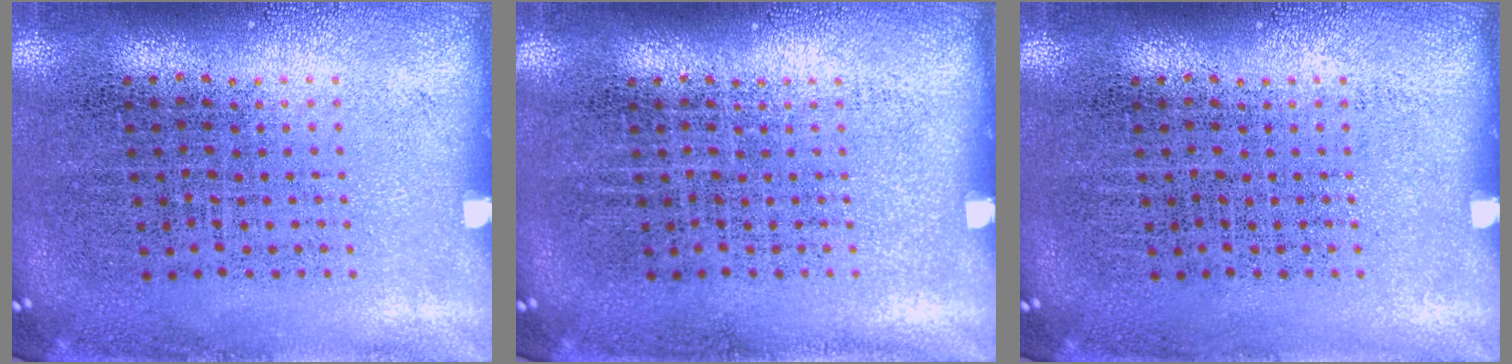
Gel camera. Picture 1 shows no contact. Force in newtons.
{"total": 0.0}
{"total": 0.0}